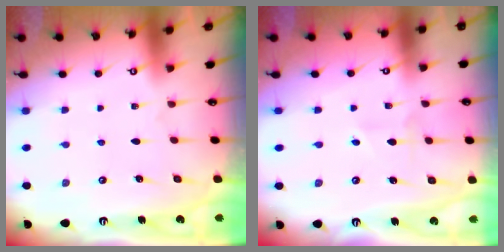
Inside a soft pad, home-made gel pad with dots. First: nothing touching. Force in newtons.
{"total": 1.6, "press": 1.5, "slide": 0.7}